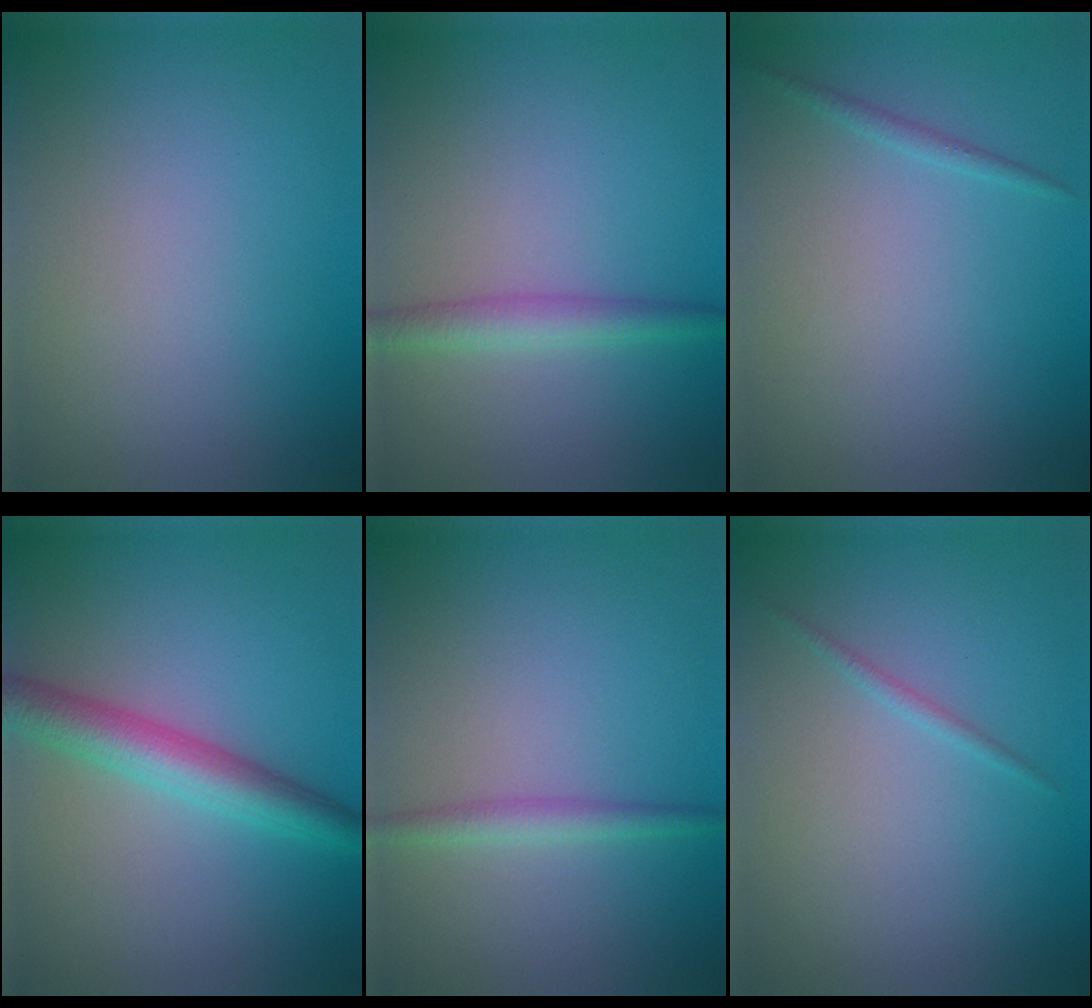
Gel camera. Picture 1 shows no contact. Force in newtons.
{"total": 2.4, "press": 2.4, "slide": 0.0}
{"total": 0.7, "press": 0.7, "slide": 0.0}
{"total": 4.6, "press": 4.6, "slide": 0.0}
{"total": 1.7, "press": 1.7, "slide": 0.1}
{"total": 0.7, "press": 0.7, "slide": 0.0}